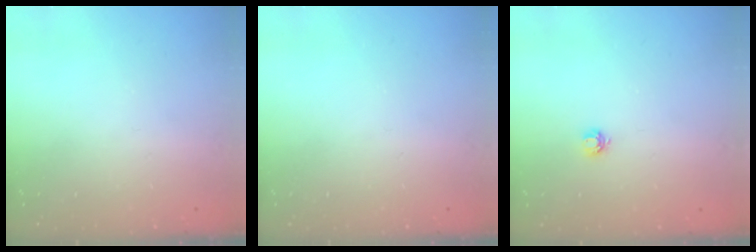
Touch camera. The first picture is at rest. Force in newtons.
{"total": 0.0}
{"total": 3.9, "press": 3.9, "slide": 0.5}